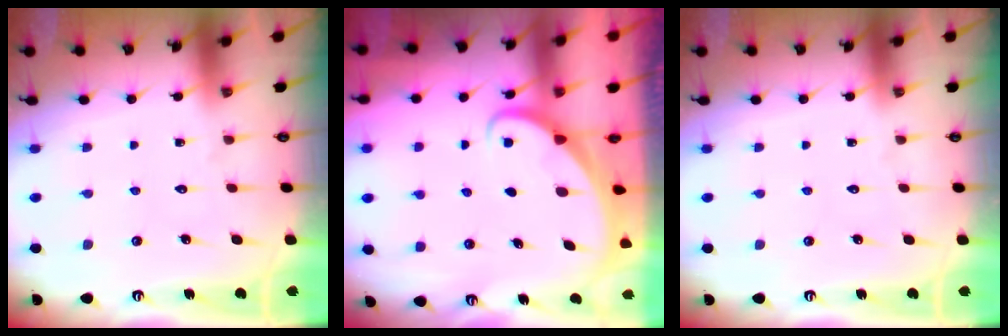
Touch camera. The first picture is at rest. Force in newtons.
{"total": 1.8, "press": 1.8, "slide": 0.0}
{"total": 0.0}